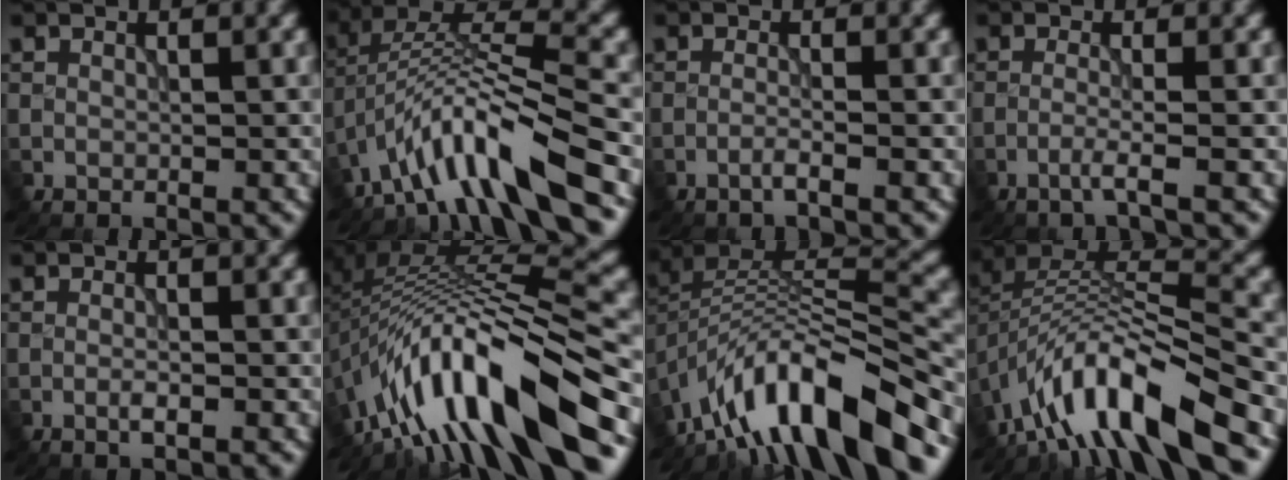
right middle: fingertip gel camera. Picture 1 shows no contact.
{"total": 10.1, "force": [-6.4, 1.9, 7.5], "torque": [-0.123, 0.014, -0.116]}
{"total": 1.3, "force": [-0.8, 0.1, 1.0], "torque": [-0.012, 0.004, -0.025]}
{"total": 1.8, "force": [-1.0, 0.1, 1.5], "torque": [-0.021, 0.004, -0.033]}
{"total": 1.1, "force": [-0.5, 0.1, 1.0], "torque": [-0.018, -0.001, -0.011]}
{"total": 13.7, "force": [-7.3, 3.6, 11.0], "torque": [-0.188, 0.021, -0.110]}
{"total": 12.4, "force": [-8.3, 3.8, 8.3], "torque": [-0.136, 0.021, -0.146]}
{"total": 11.8, "force": [-7.6, 3.2, 8.5], "torque": [-0.143, 0.016, -0.139]}